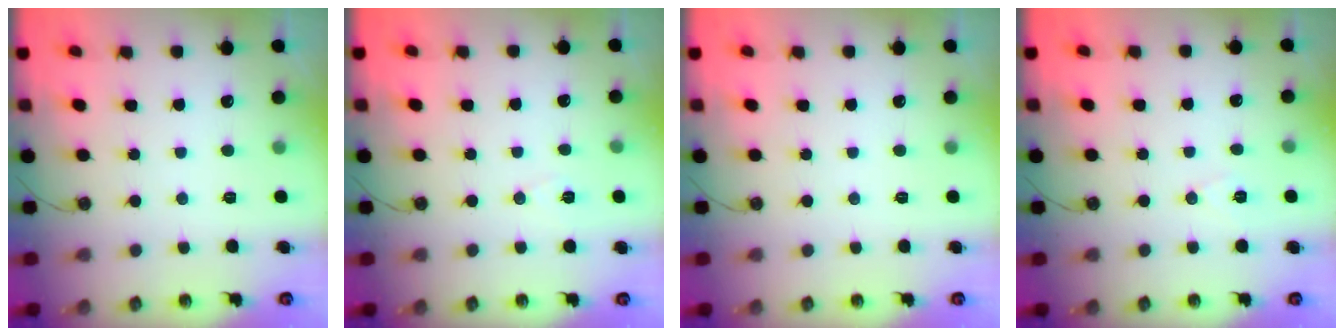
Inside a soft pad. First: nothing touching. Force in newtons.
{"total": 6.6, "press": 4.8, "slide": 4.5}
{"total": 0.0}
{"total": 6.3, "press": 4.4, "slide": 4.5}